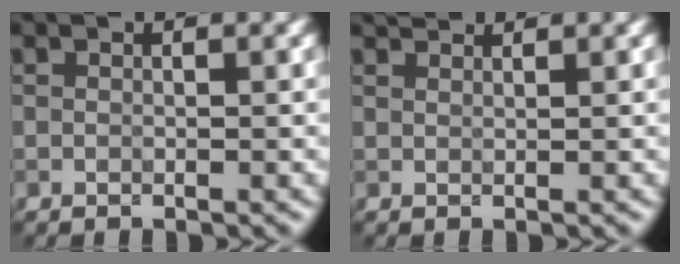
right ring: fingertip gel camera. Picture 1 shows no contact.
{"total": 1.4, "force": [1.3, 0.1, 0.4], "torque": [-0.008, 0.002, 0.017]}